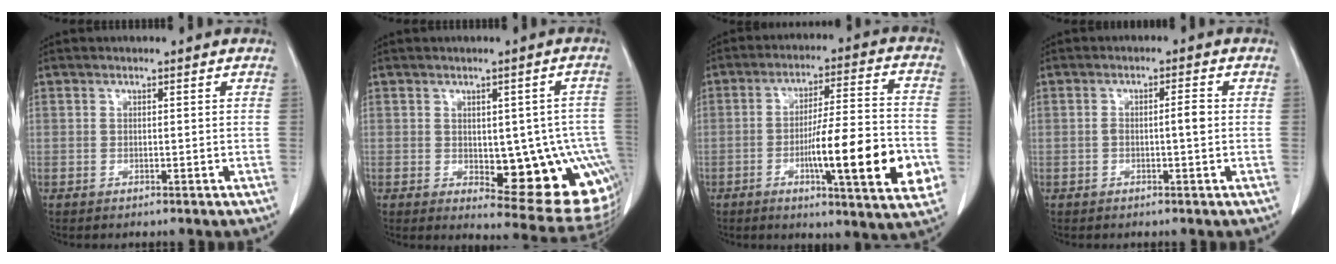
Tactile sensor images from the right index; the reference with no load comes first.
{"total": 15.6, "force": [-2.8, 5.2, 14.4], "torque": [-0.115, 0.009, -0.012]}
{"total": 17.6, "force": [-4.8, 1.7, 16.8], "torque": [-0.224, -0.004, -0.068]}
{"total": 2.5, "force": [-0.3, 0.3, 2.5], "torque": [-0.044, 0.005, -0.005]}